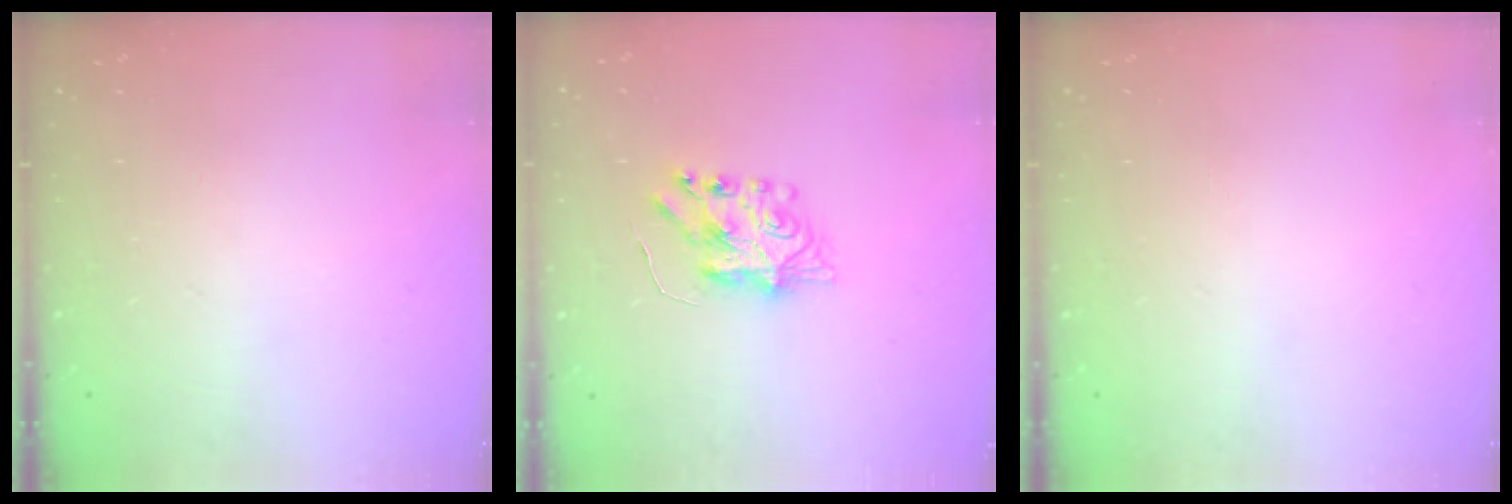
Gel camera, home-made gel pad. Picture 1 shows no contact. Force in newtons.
{"total": 7.4, "press": 7.4, "slide": 0.4}
{"total": 0.0}